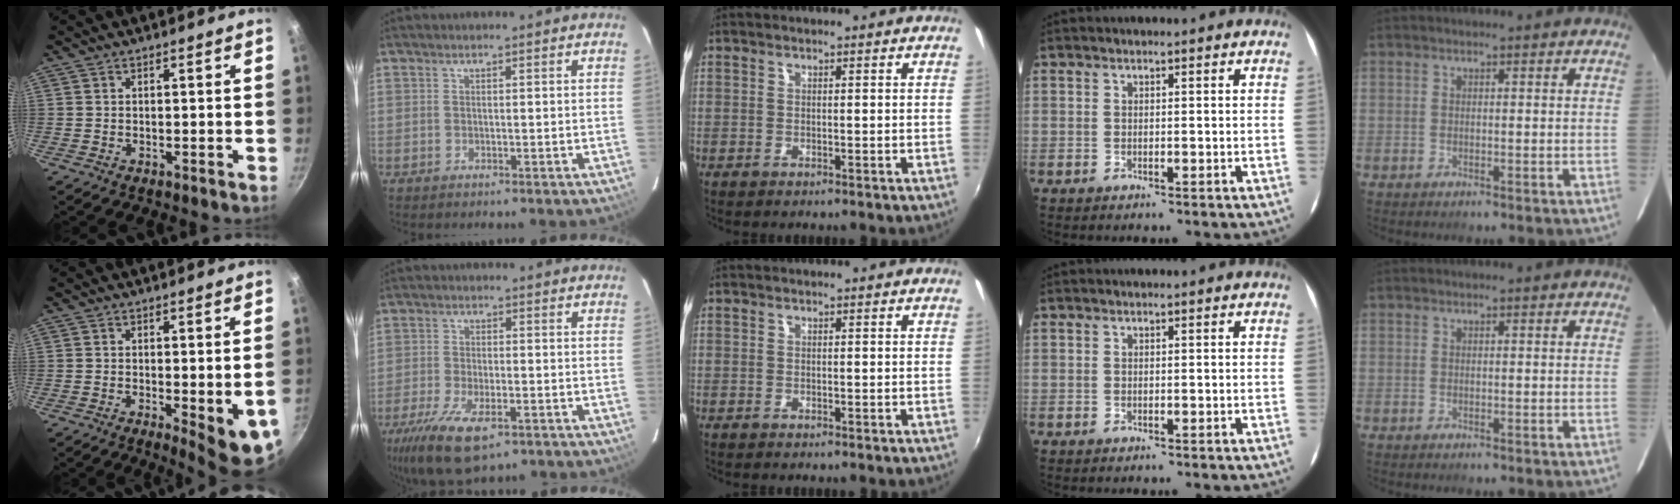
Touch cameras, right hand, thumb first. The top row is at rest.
{"thumb": {"total": 9.4, "force": [-2.3, 2.3, 8.8], "torque": [-0.094, -0.007, -0.021]}, "index": {"total": 13.9, "force": [-8.4, 5.4, 9.7], "torque": [-0.217, -0.046, -0.145]}}